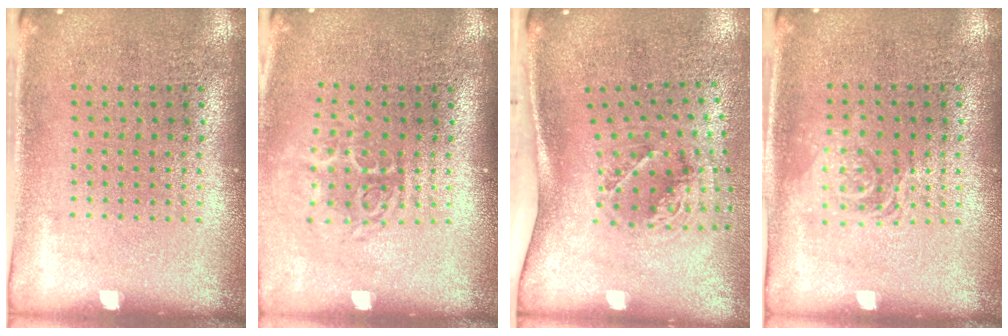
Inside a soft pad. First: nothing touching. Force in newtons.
{"total": 1.7, "press": 1.2, "slide": 1.2}
{"total": 2.0, "press": 1.3, "slide": 1.5}
{"total": 1.1, "press": 1.1, "slide": 0.3}